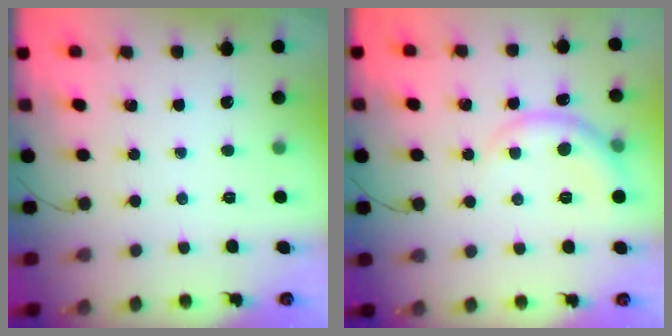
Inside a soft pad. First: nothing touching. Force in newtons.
{"total": 6.8, "press": 6.7, "slide": 1.0}